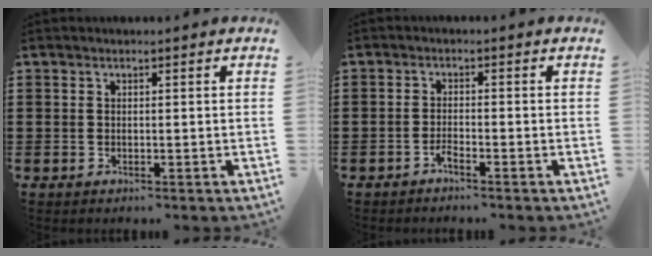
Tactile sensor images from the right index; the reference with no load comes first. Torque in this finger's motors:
{"motor_torque": [2.14, 0.00, 0.03, 0.00]}